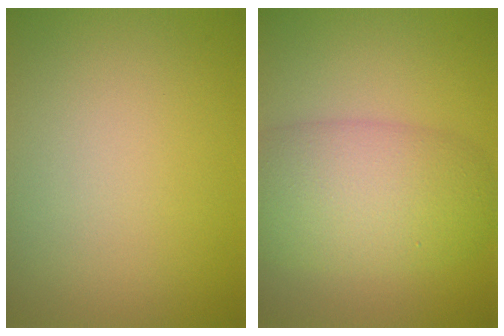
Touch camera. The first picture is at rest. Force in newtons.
{"total": 7.3, "press": 7.3, "slide": 0.2}